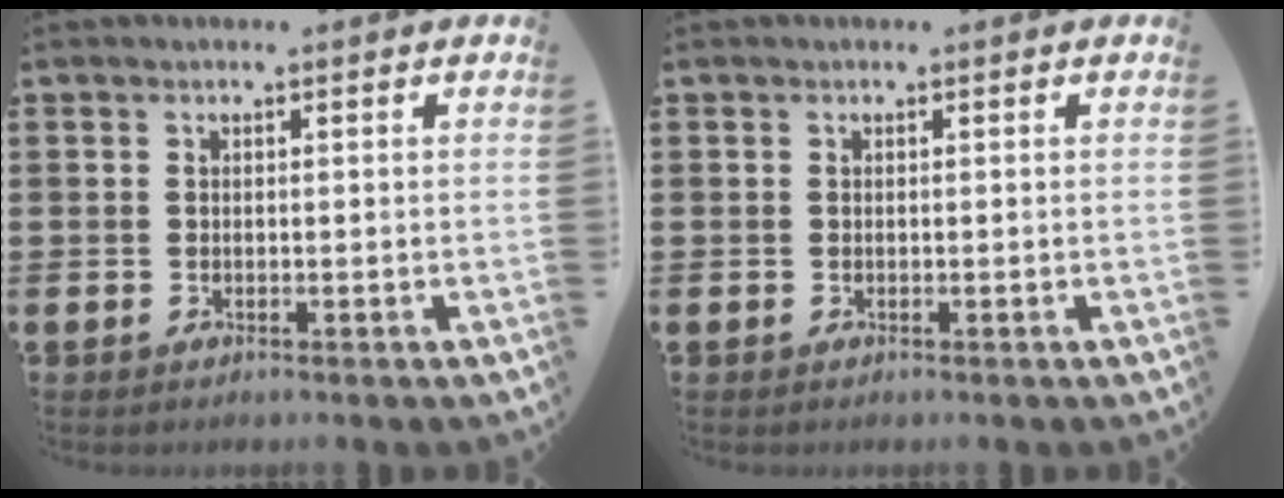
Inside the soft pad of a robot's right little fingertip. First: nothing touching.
{"total": 0.0}